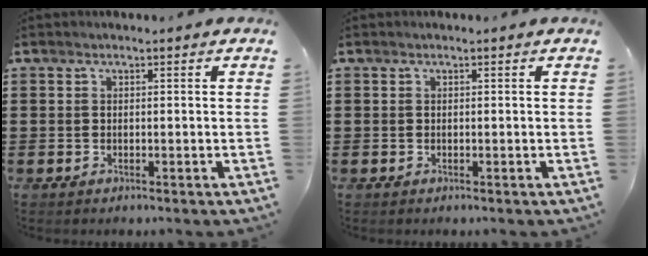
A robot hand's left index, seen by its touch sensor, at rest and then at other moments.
{"total": 0.0}